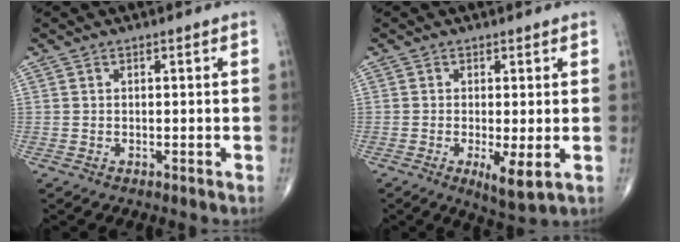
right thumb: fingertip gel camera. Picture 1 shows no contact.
{"total": 5.0, "force": [-1.0, 1.2, 4.8], "torque": [-0.083, -0.017, -0.018]}